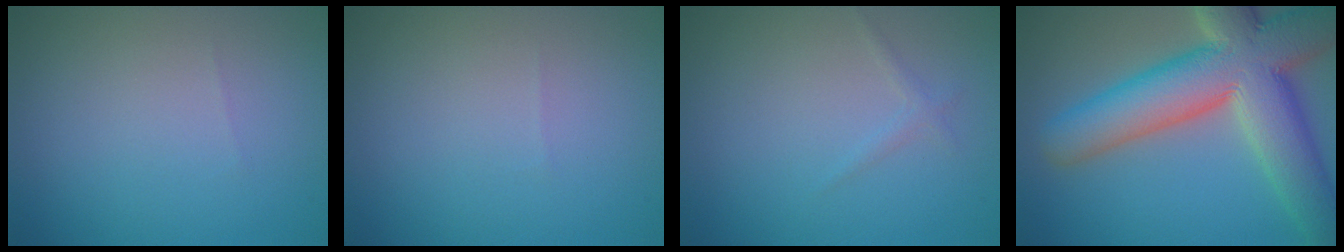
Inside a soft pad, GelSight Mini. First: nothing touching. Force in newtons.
{"total": 0.0}
{"total": 0.8, "press": 0.8, "slide": 0.1}
{"total": 12.7, "press": 12.6, "slide": 0.9}